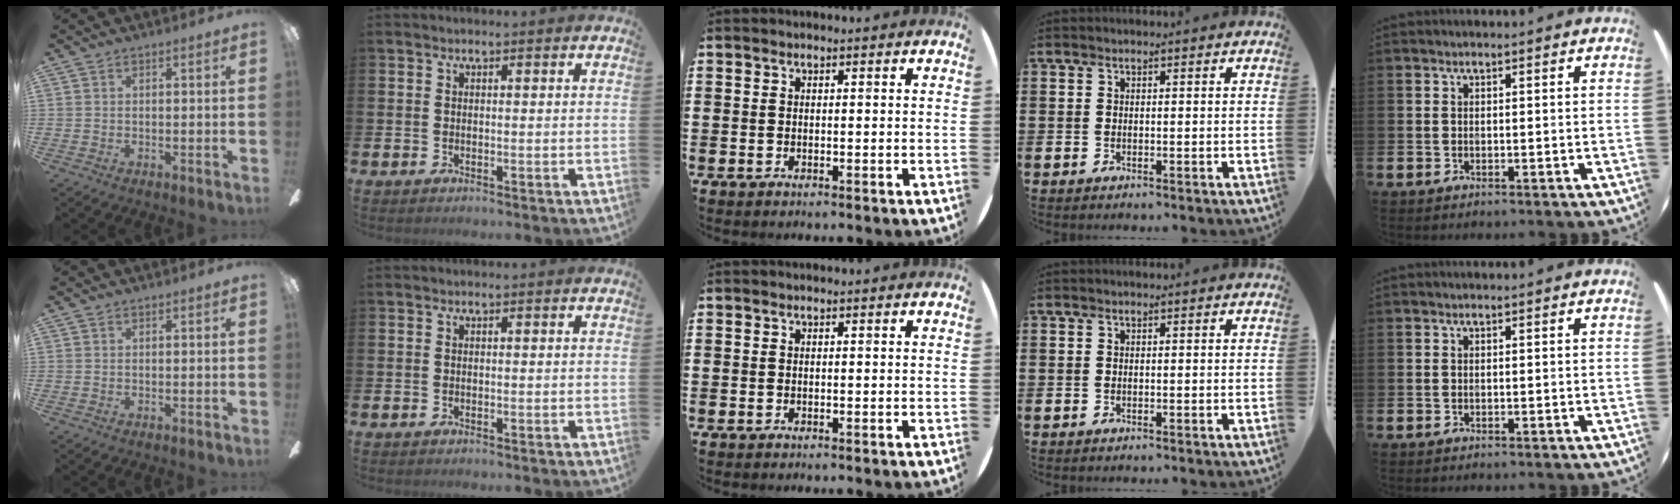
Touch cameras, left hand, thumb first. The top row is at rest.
{}